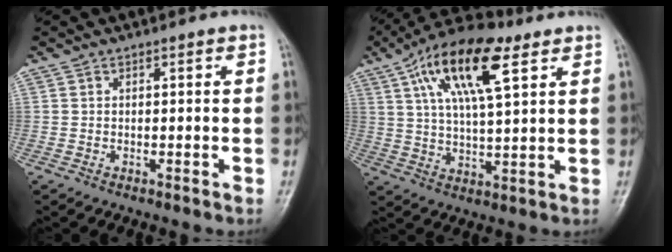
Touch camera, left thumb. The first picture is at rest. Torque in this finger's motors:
{"motor_torque": [0.63, 0.57, 1.83, -0.94, 0.43]}